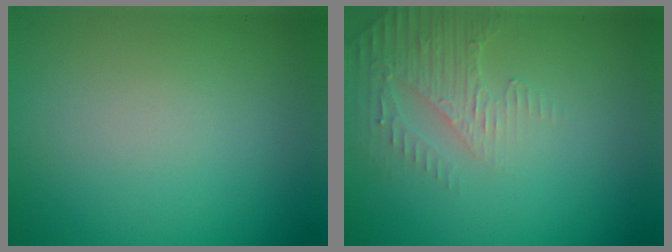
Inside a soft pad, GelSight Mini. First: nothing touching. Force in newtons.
{"total": 3.0, "press": 2.9, "slide": 0.8}